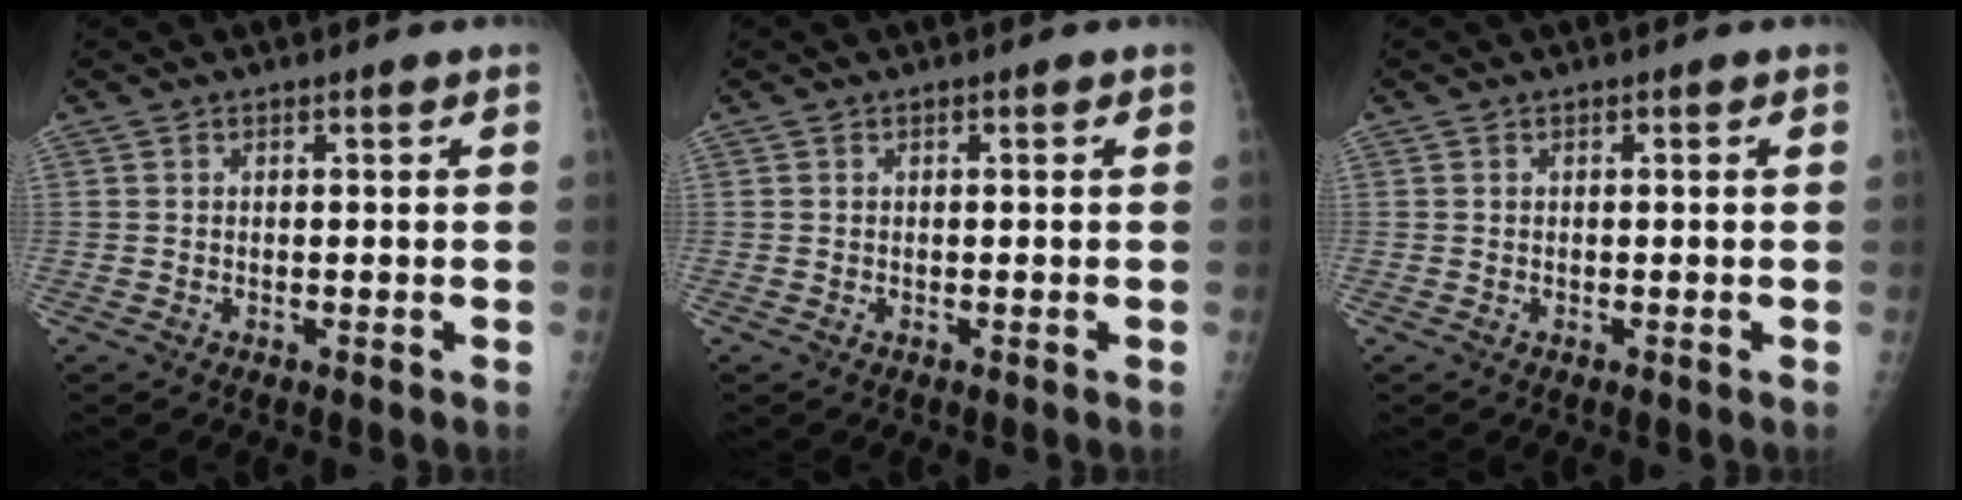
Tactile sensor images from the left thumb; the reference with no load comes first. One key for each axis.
{"total": 0.0}
{"total": 0.0}